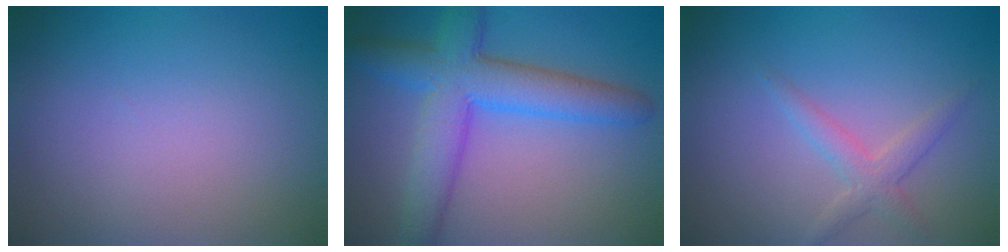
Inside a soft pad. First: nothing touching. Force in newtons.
{"total": 7.2, "press": 7.2, "slide": 0.2}
{"total": 2.1, "press": 2.1, "slide": 0.1}